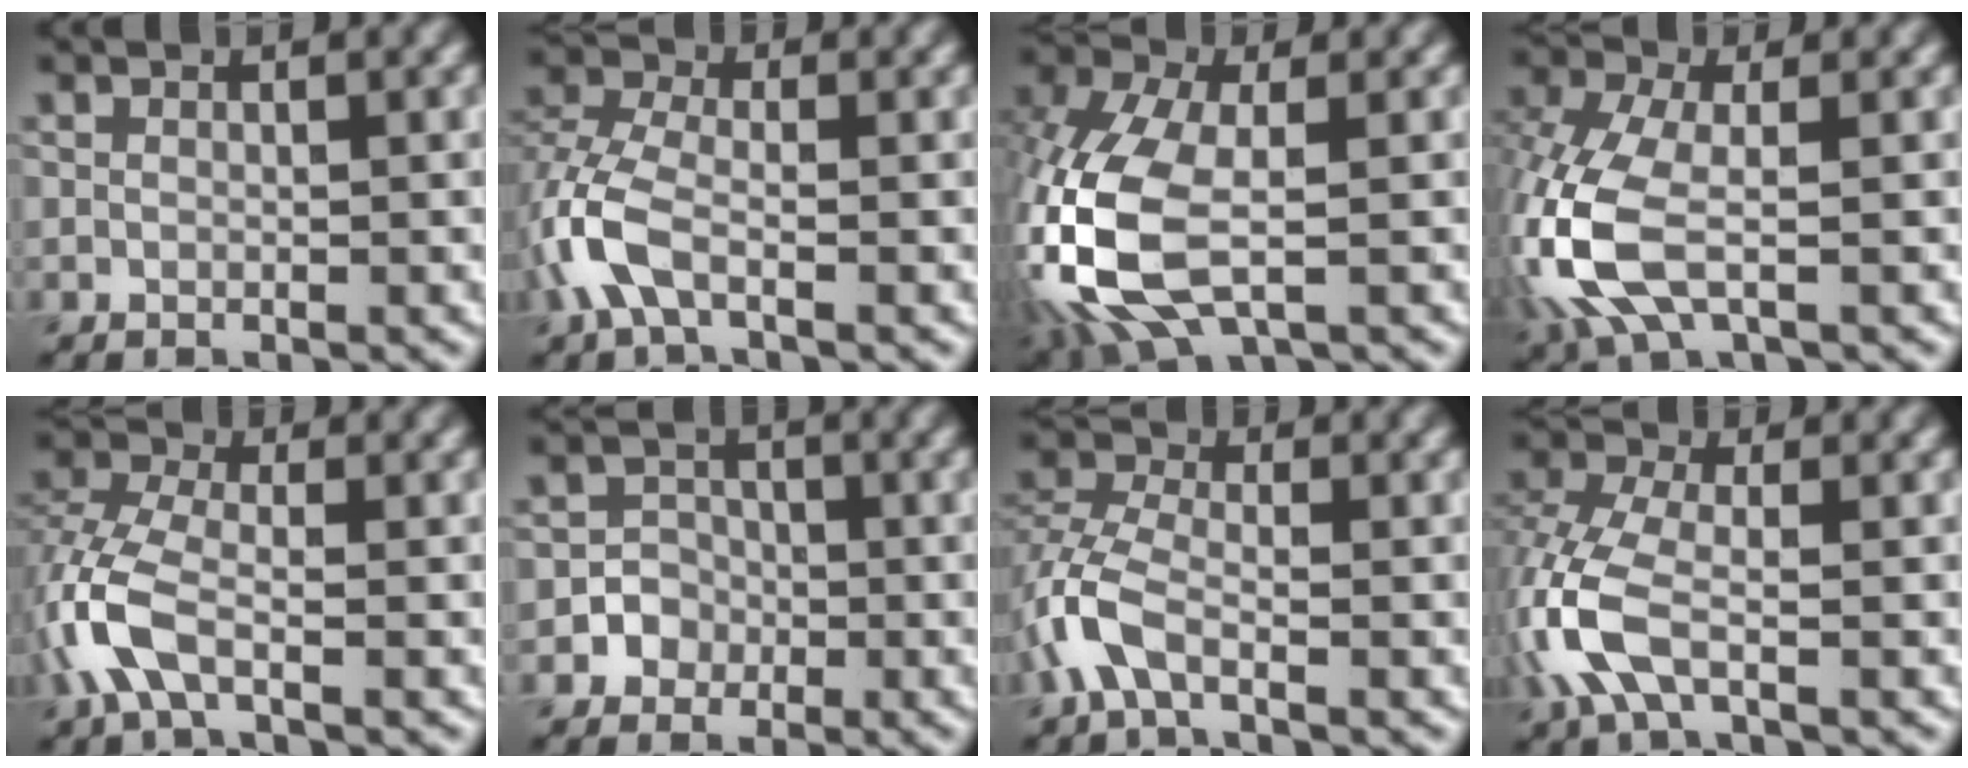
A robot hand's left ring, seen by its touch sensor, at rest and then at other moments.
{"total": 4.9, "force": [-1.8, 2.5, 3.8], "torque": [-0.100, 0.004, -0.047]}
{"total": 9.9, "force": [-2.3, 5.1, 8.2], "torque": [-0.207, -0.009, -0.056]}
{"total": 7.6, "force": [-2.0, 3.8, 6.2], "torque": [-0.169, 0.001, -0.050]}
{"total": 5.5, "force": [-1.9, 2.7, 4.3], "torque": [-0.115, 0.003, -0.050]}
{"total": 2.7, "force": [-1.1, 2.5, 0.3], "torque": [0.024, 0.006, -0.030]}
{"total": 4.5, "force": [-2.0, 2.2, 3.4], "torque": [-0.086, 0.005, -0.054]}
{"total": 6.1, "force": [-2.0, 3.1, 4.8], "torque": [-0.137, 0.001, -0.052]}